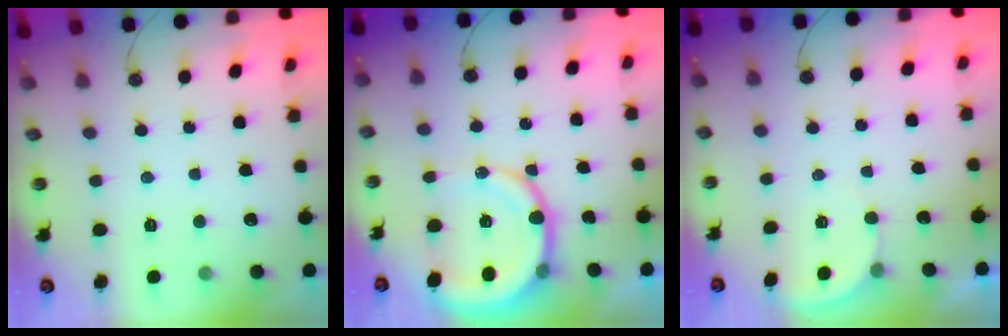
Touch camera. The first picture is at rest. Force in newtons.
{"total": 13.1, "press": 12.9, "slide": 2.6}
{"total": 2.2, "press": 2.2, "slide": 0.2}